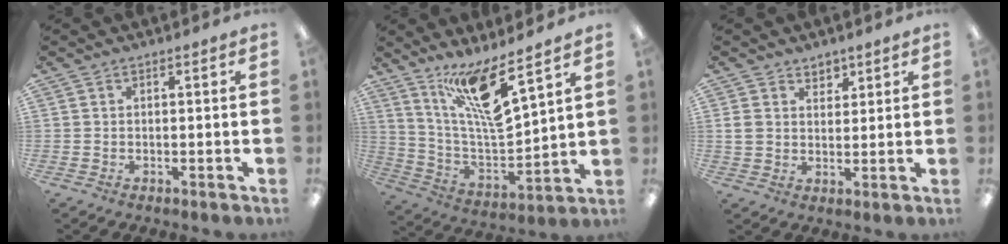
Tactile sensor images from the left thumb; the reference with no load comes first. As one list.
[{"total": 14.4, "force": [10.3, 2.6, 9.7], "torque": [-0.183, -0.060, 0.172]}, {"total": 4.8, "force": [2.5, 4.0, 0.9], "torque": [-0.017, -0.007, 0.045]}]